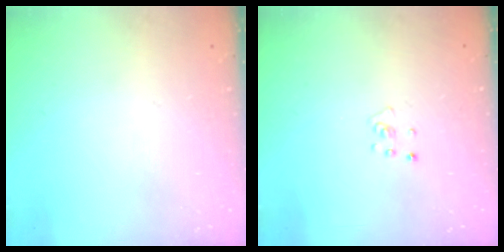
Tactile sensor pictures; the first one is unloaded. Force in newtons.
{"total": 2.2, "press": 2.2, "slide": 0.2}